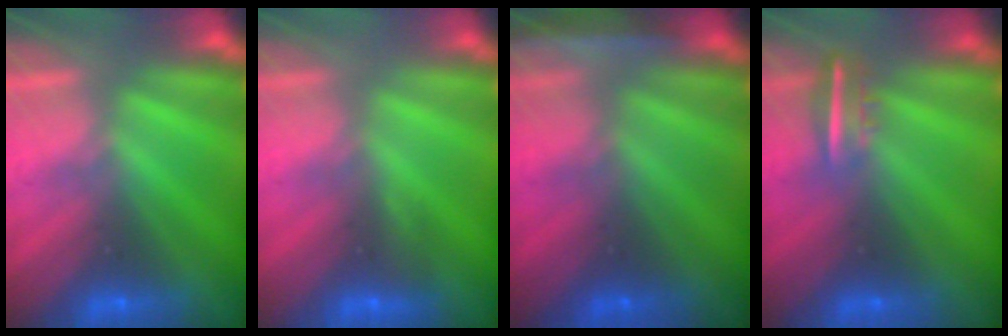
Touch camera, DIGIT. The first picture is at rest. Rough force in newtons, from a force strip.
{"total": 2.9}
{"total": 1.9}
{"total": 5.2}